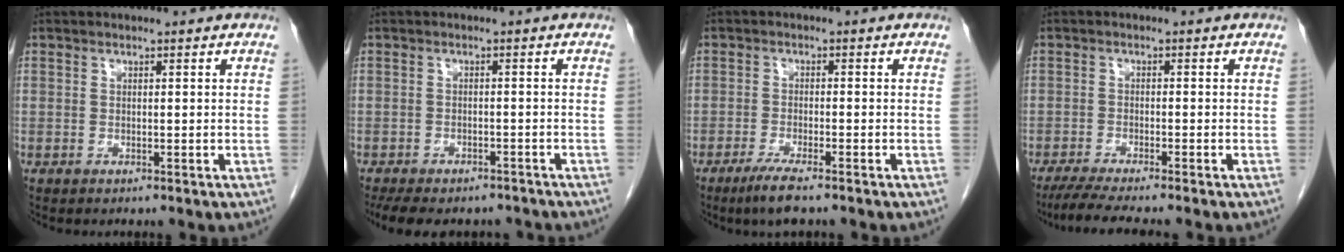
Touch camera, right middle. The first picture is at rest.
{"total": 11.7, "force": [-9.9, 4.4, 4.4], "torque": [-0.089, -0.002, -0.125]}
{"total": 4.3, "force": [-3.1, 0.3, 3.0], "torque": [-0.061, -0.010, -0.056]}
{"total": 6.3, "force": [-5.3, -0.6, 3.4], "torque": [-0.050, -0.020, -0.087]}